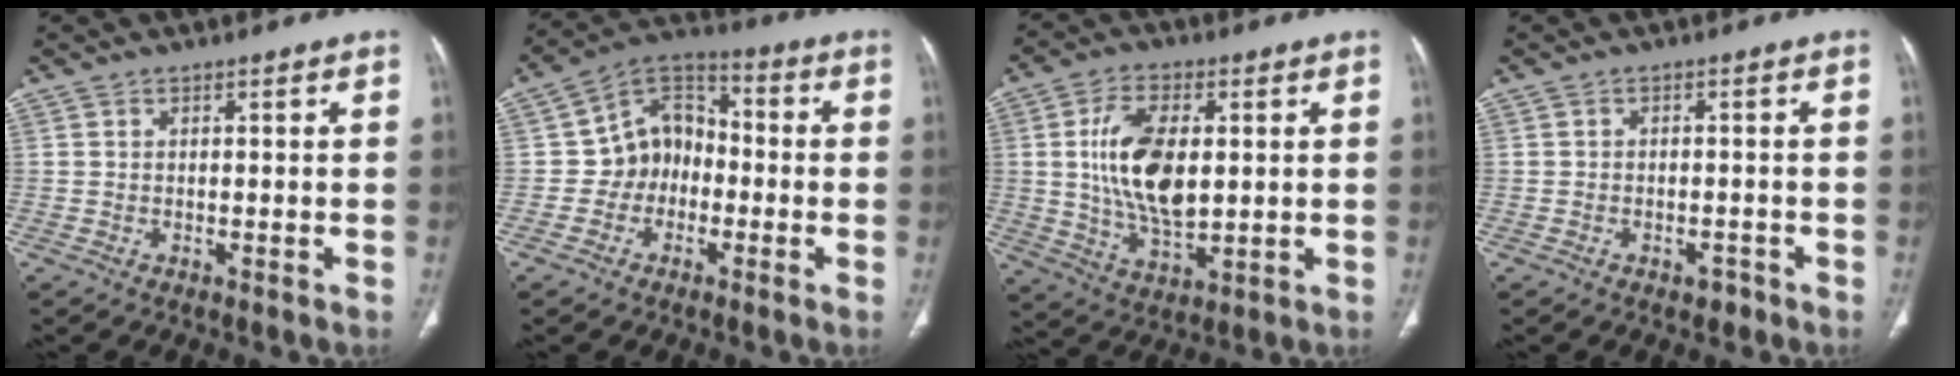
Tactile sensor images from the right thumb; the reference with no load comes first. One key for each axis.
{"total": 10.2, "fx": -1.9, "fy": 8.5, "fz": 5.4, "tx": -0.043, "ty": 0.039, "tz": -0.050}
{"total": 14.4, "fx": 1.8, "fy": 7.6, "fz": 12.1, "tx": -0.218, "ty": -0.011, "tz": 0.038}
{"total": 1.9, "fx": -1.2, "fy": 1.2, "fz": 0.7, "tx": -0.003, "ty": 0.008, "tz": -0.014}